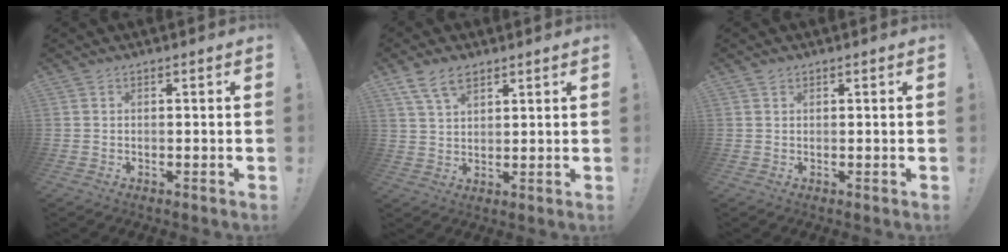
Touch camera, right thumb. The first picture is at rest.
{"total": 7.7, "force": [5.0, 4.1, 4.2], "torque": [-0.078, -0.011, 0.097]}
{"total": 1.0, "force": [0.8, 0.5, 0.1], "torque": [0.004, -0.003, 0.015]}